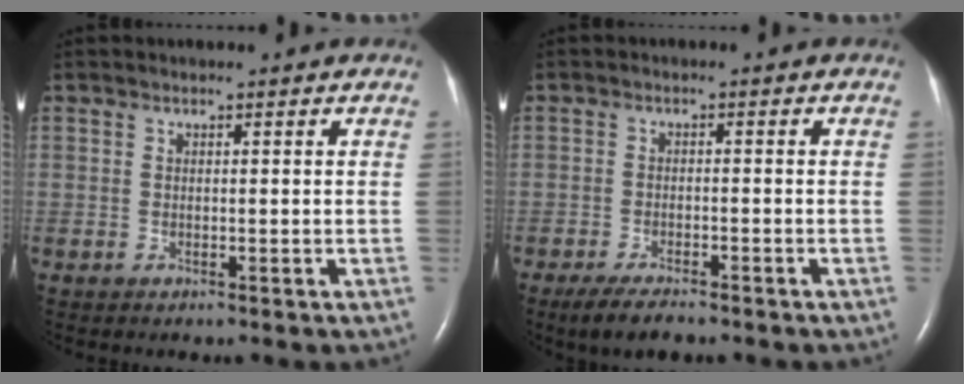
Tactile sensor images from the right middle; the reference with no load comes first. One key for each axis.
{"total": 4.8, "fx": -3.7, "fy": 1.2, "fz": 2.9, "tx": -0.054, "ty": -0.008, "tz": -0.061}